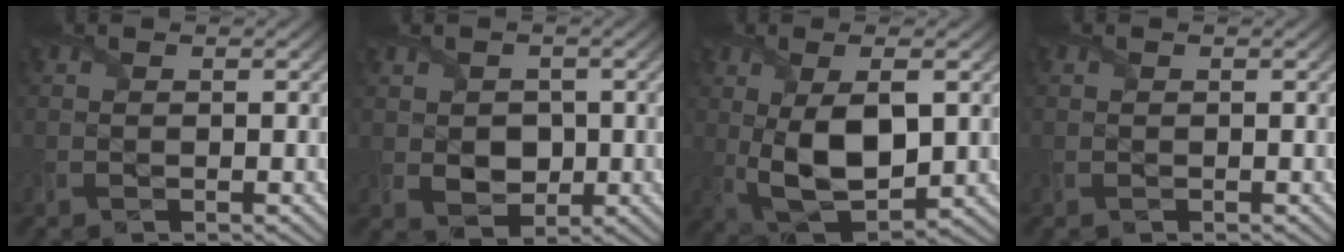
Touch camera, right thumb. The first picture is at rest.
{"total": 3.8, "force": [0.2, 3.2, 2.0], "torque": [-0.047, -0.009, 0.003]}
{"total": 10.1, "force": [0.3, 4.9, 8.9], "torque": [-0.187, -0.005, 0.012]}
{"total": 0.0}